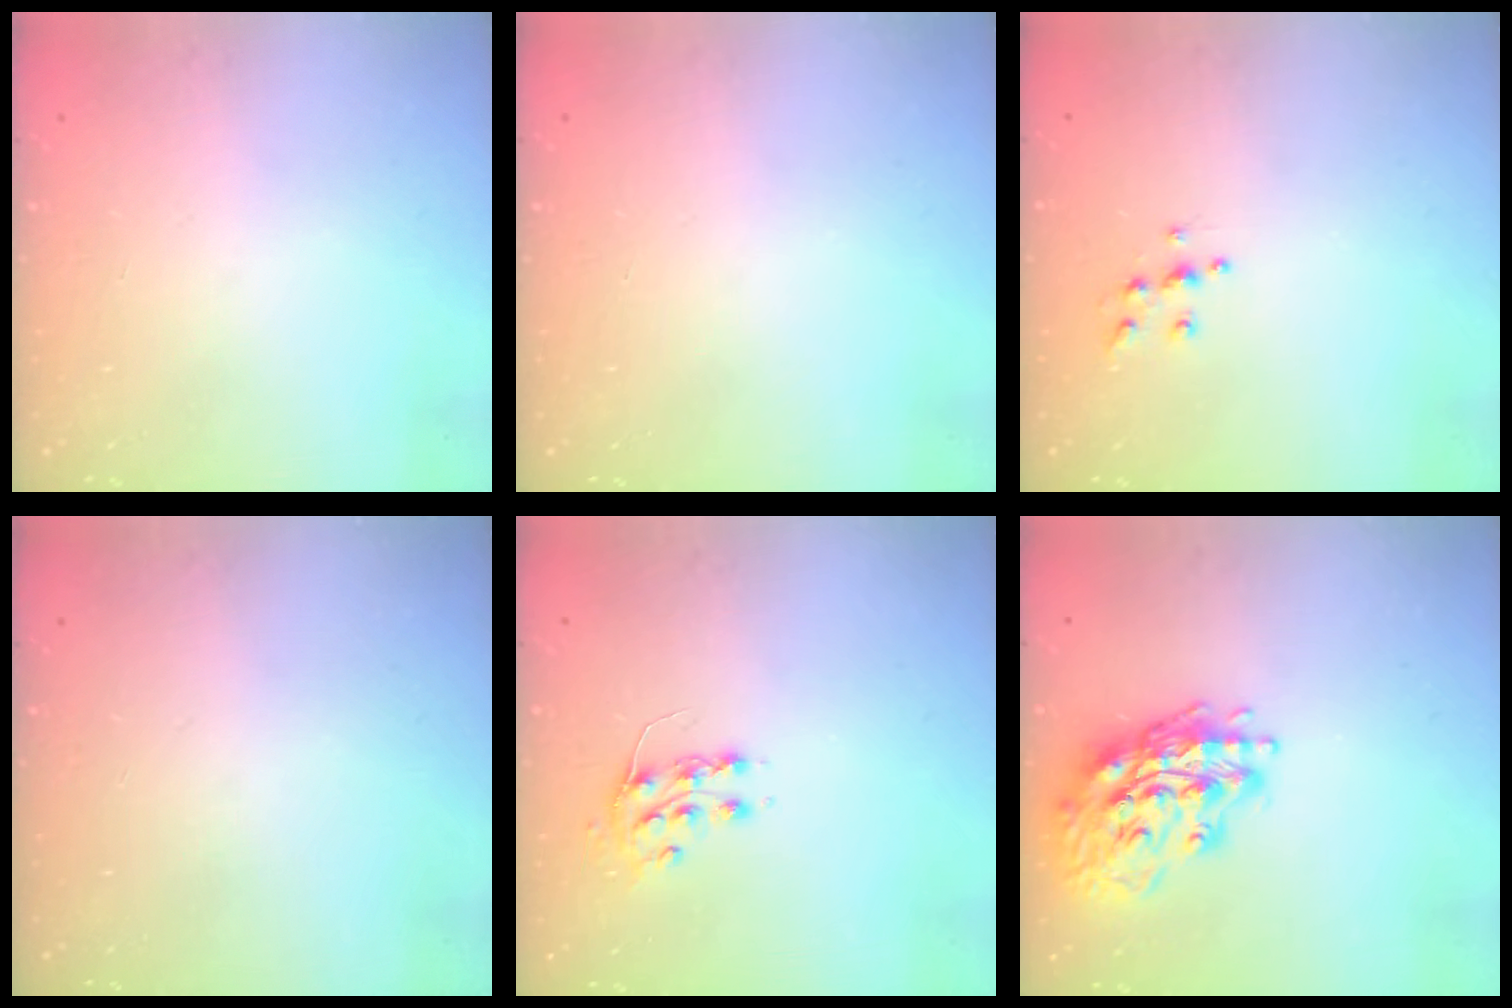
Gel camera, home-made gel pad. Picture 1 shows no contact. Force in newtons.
{"total": 0.0}
{"total": 5.9, "press": 5.9, "slide": 0.5}
{"total": 0.0}
{"total": 7.3, "press": 7.3, "slide": 0.4}
{"total": 17.6, "press": 17.5, "slide": 2.3}